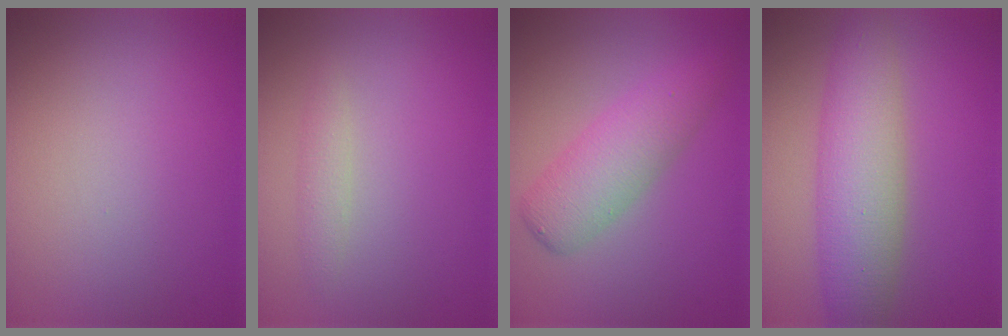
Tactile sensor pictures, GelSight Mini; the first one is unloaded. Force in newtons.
{"total": 1.2, "press": 1.2, "slide": 0.0}
{"total": 4.1, "press": 4.1, "slide": 0.0}
{"total": 6.0, "press": 6.0, "slide": 0.4}